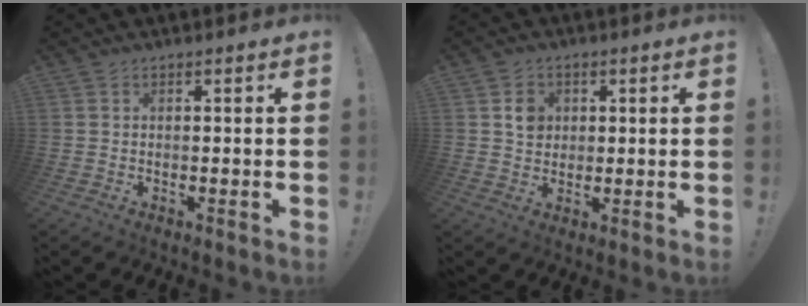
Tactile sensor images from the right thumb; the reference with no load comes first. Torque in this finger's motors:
{"motor_torque": [0.65, 0.95, 0.29, -0.35, -0.05]}